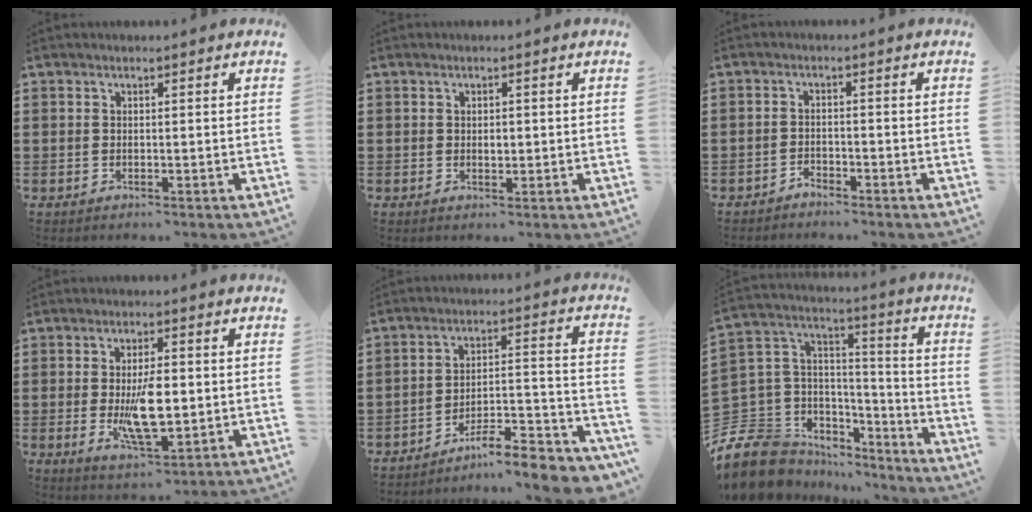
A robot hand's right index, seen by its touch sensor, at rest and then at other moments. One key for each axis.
{"total": 1.3, "fx": 0.1, "fy": 0.7, "fz": 1.0, "tx": -0.021, "ty": 0.005, "tz": 0.001}
{"total": 1.5, "fx": -1.5, "fy": 0.3, "fz": 0.0, "tx": -0.005, "ty": 0.006, "tz": -0.032}
{"total": 8.2, "fx": -0.5, "fy": 3.2, "fz": 7.5, "tx": -0.151, "ty": -0.010, "tz": -0.014}
{"total": 8.1, "fx": -7.4, "fy": 0.8, "fz": 3.2, "tx": -0.040, "ty": 0.010, "tz": -0.142}
{"total": 10.8, "fx": -6.6, "fy": 8.0, "fz": 2.8, "tx": -0.105, "ty": 0.002, "tz": -0.126}